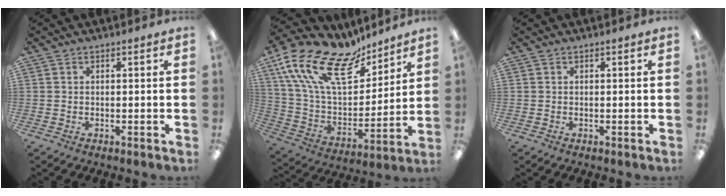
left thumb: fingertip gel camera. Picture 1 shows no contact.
{"total": 21.4, "force": [12.9, 10.4, 13.4], "torque": [-0.287, -0.081, 0.227]}
{"total": 0.0}